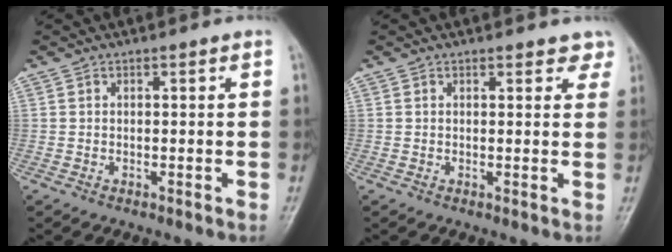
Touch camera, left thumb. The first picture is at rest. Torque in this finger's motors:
{"motor_torque": [0.01, 0.04, -0.16, -0.28, 0.03]}